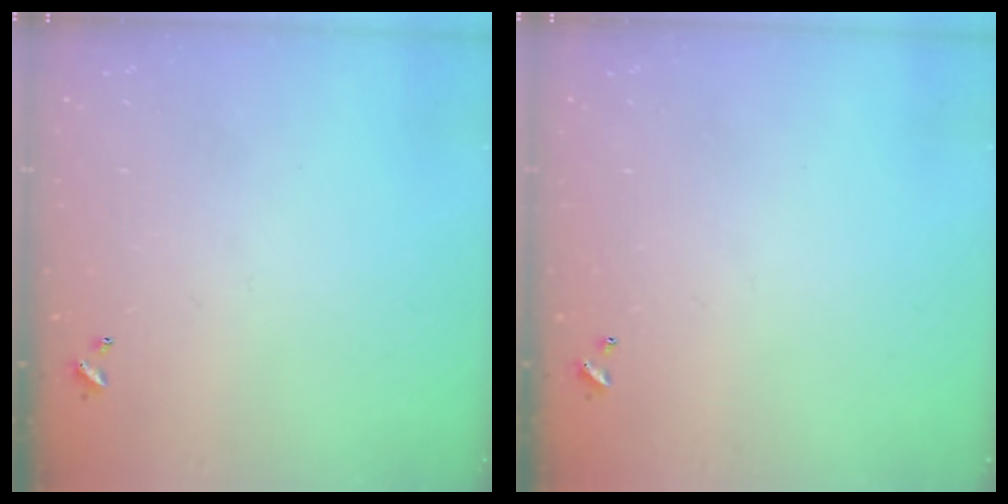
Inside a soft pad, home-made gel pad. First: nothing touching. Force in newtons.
{"total": 0.0}